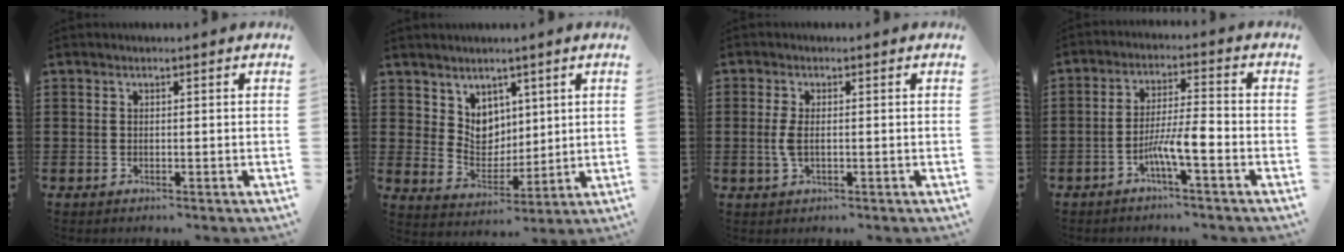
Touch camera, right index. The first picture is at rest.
{"total": 5.6, "force": [3.7, 4.2, 0.6], "torque": [-0.039, -0.006, 0.071]}
{"total": 2.8, "force": [-0.3, 0.9, 2.7], "torque": [-0.072, -0.010, -0.012]}
{"total": 6.6, "force": [-3.1, 0.6, 5.7], "torque": [-0.110, -0.004, -0.060]}